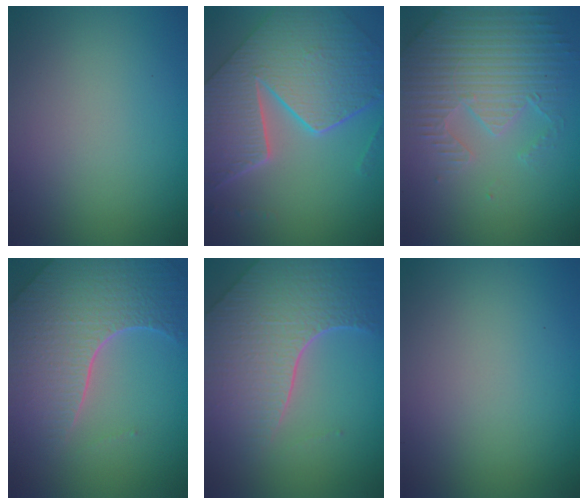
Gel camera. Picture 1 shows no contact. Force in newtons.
{"total": 9.6, "press": 7.0, "slide": 6.4}
{"total": 4.5, "press": 4.5, "slide": 0.8}
{"total": 8.3, "press": 5.8, "slide": 6.0}
{"total": 8.0, "press": 5.6, "slide": 5.6}
{"total": 0.0}